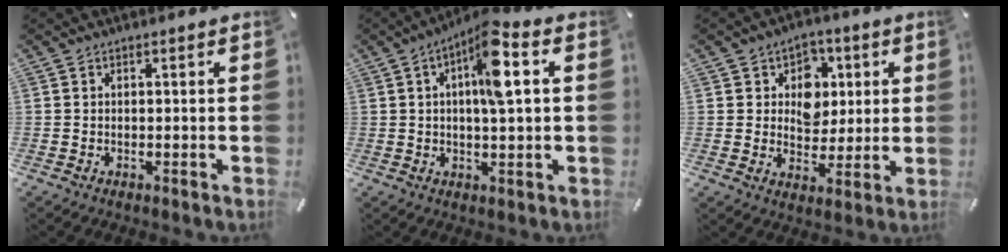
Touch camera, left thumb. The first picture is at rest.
{"total": 10.8, "force": [2.9, 2.8, 10.0], "torque": [-0.163, 0.002, 0.044]}
{"total": 8.7, "force": [1.9, 7.8, 3.4], "torque": [-0.043, -0.006, 0.033]}